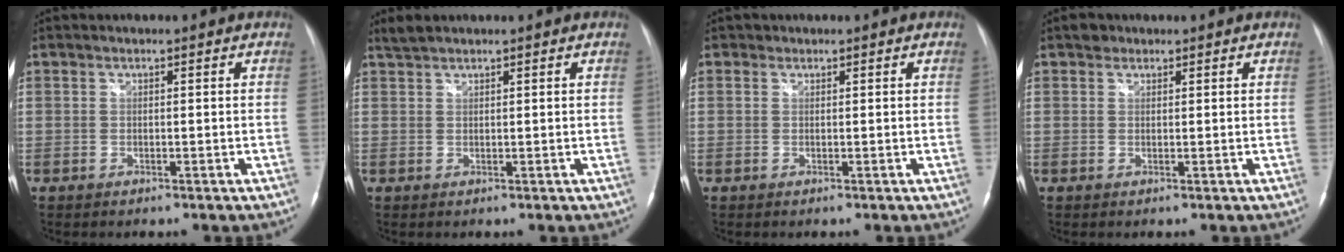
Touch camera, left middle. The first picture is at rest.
{"total": 1.6, "force": [1.5, 0.2, 0.4], "torque": [-0.014, 0.012, 0.034]}
{"total": 0.6, "force": [0.3, 0.5, 0.0], "torque": [0.002, 0.001, 0.003]}
{"total": 1.4, "force": [0.9, 1.0, 0.2], "torque": [0.002, 0.008, 0.010]}